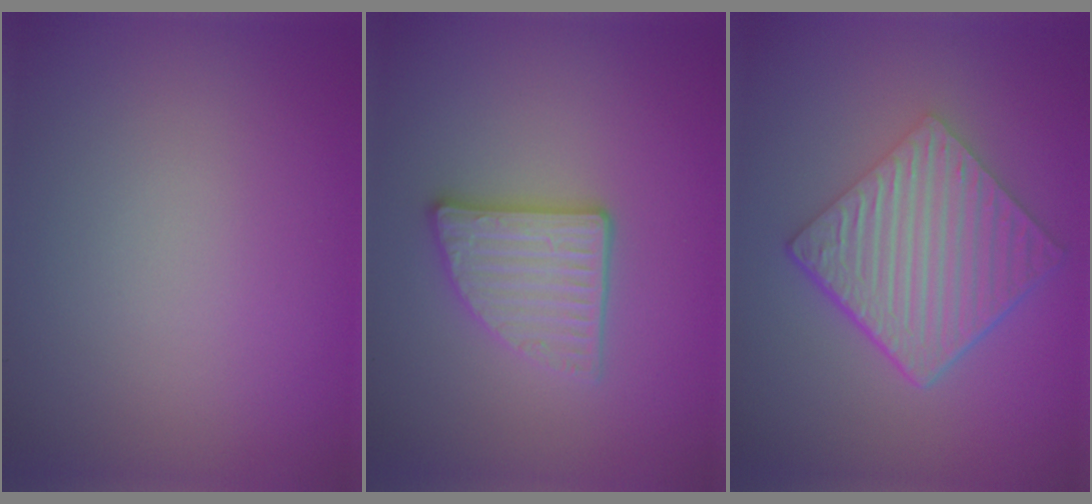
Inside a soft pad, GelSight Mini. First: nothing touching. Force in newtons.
{"total": 3.5, "press": 3.0, "slide": 1.7}
{"total": 7.1, "press": 4.7, "slide": 5.3}